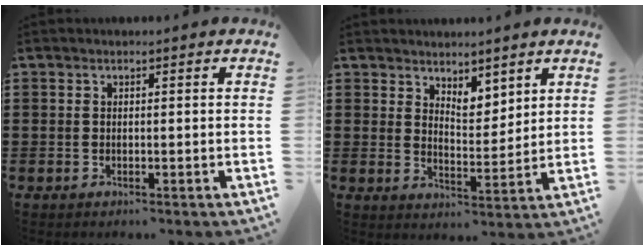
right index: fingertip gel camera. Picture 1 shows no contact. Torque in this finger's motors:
{"motor_torque": [0.04, 0.12, 0.09, 0.02]}